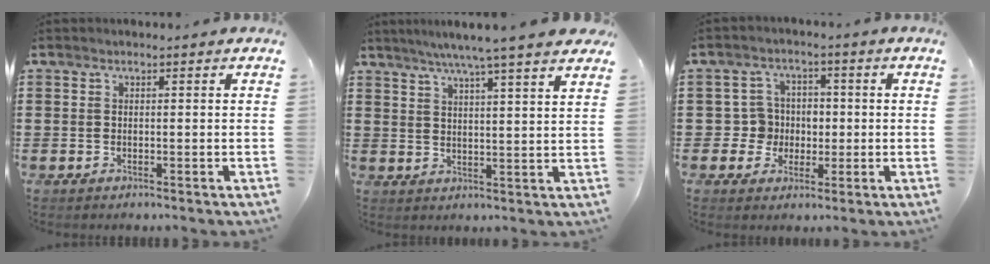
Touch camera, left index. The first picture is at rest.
{"total": 6.1, "force": [5.1, -1.0, 3.2], "torque": [-0.077, -0.020, 0.086]}
{"total": 5.0, "force": [-0.3, 4.9, 1.0], "torque": [-0.040, 0.014, -0.006]}